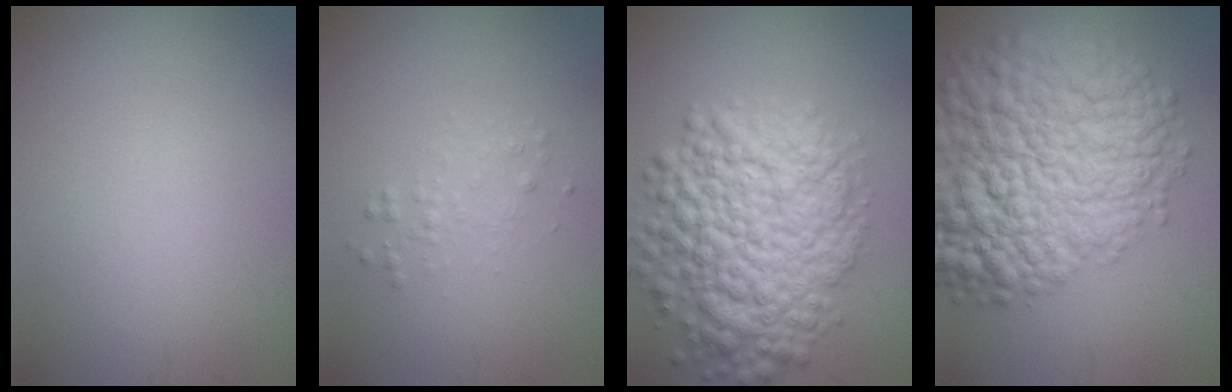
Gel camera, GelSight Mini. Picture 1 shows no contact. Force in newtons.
{"total": 1.1, "press": 1.1, "slide": 0.0}
{"total": 10.2, "press": 10.2, "slide": 0.4}
{"total": 13.3, "press": 13.3, "slide": 0.5}